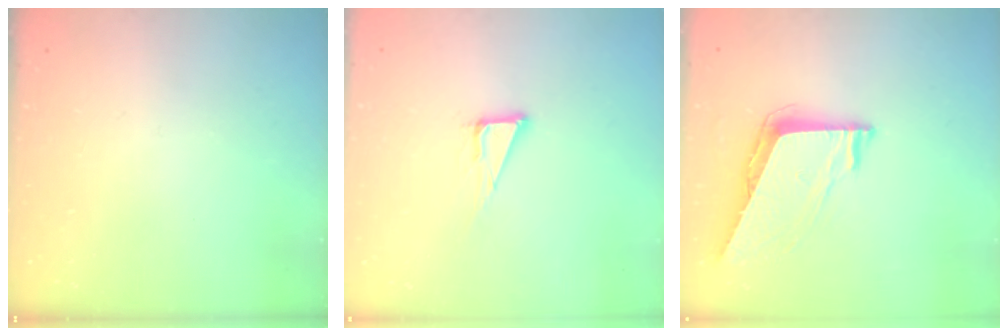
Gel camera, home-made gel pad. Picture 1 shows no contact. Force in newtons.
{"total": 7.2, "press": 6.8, "slide": 2.6}
{"total": 7.5, "press": 7.5, "slide": 0.5}